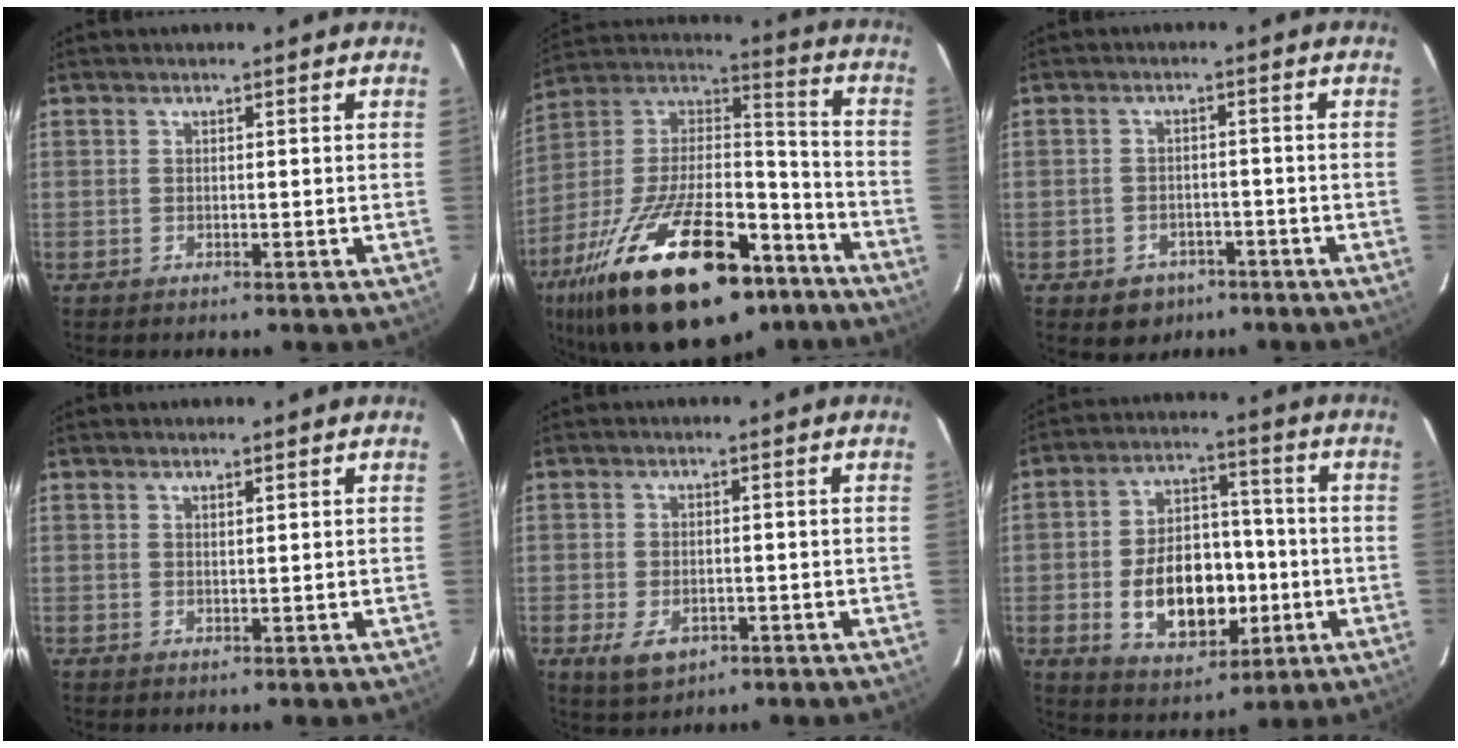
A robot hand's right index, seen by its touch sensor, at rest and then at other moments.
{"total": 35.3, "force": [-21.9, 14.7, 23.3], "torque": [-0.432, -0.011, -0.328]}
{"total": 5.5, "force": [-3.2, 4.2, 1.4], "torque": [-0.039, 0.010, -0.033]}
{"total": 1.0, "force": [0.9, 0.0, 0.5], "torque": [-0.010, -0.001, 0.016]}
{"total": 5.5, "force": [-2.2, 3.4, 3.7], "torque": [-0.082, -0.012, -0.032]}
{"total": 14.9, "force": [-3.3, 9.5, 11.0], "torque": [-0.212, 0.020, -0.033]}